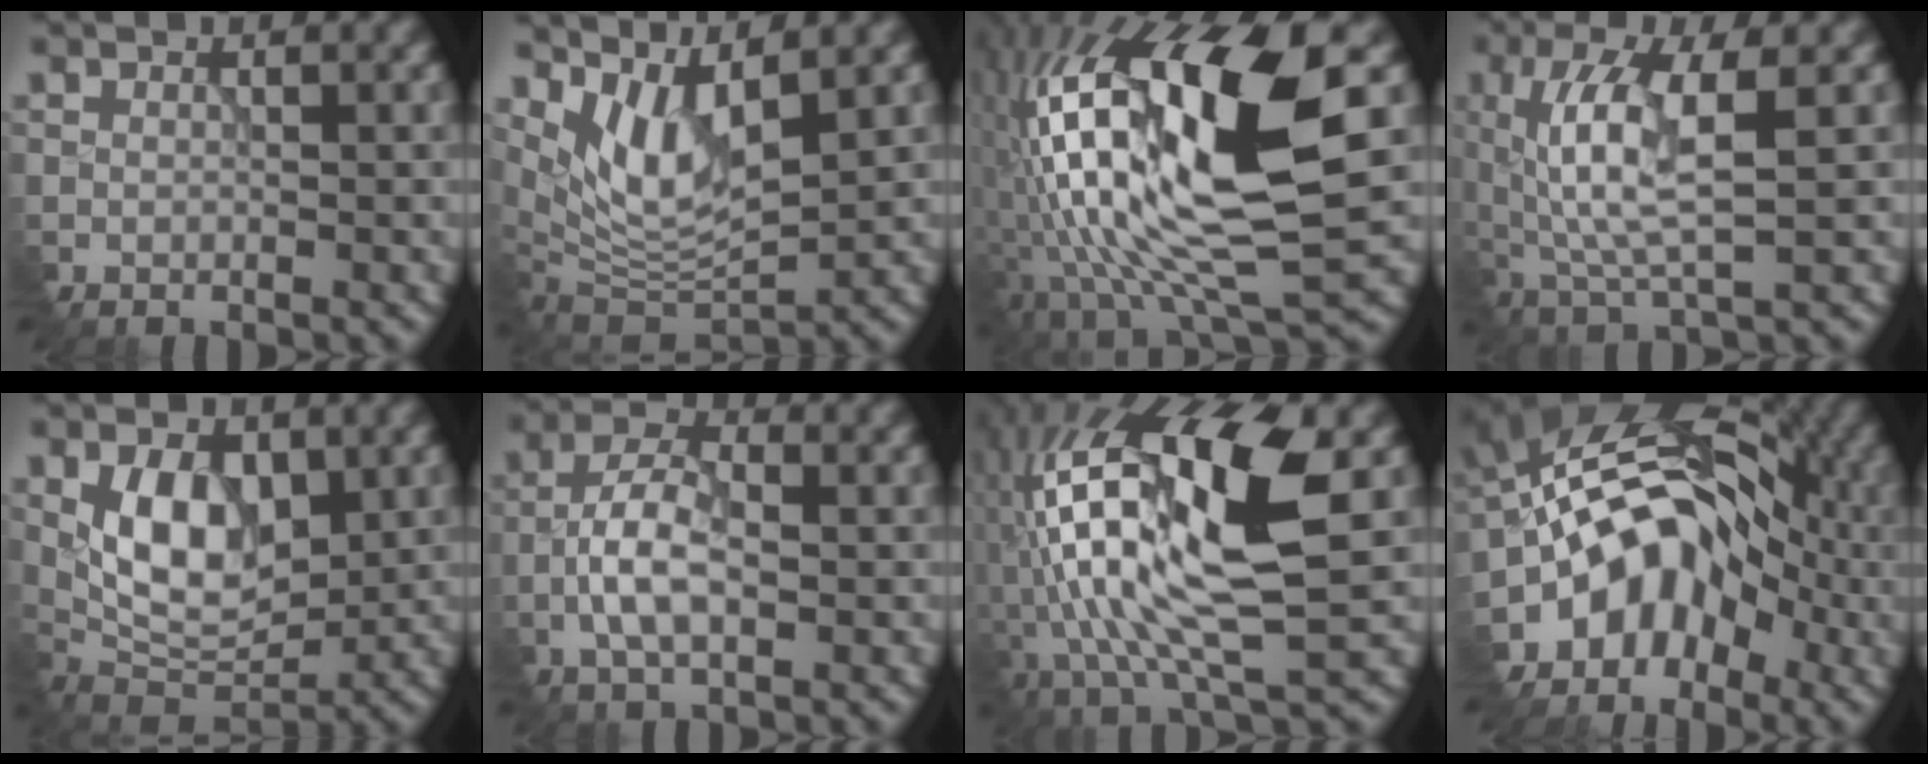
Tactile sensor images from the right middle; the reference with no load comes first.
{"total": 6.0, "force": [2.9, 2.2, 4.7], "torque": [-0.099, -0.016, 0.066]}
{"total": 15.5, "force": [0.1, 5.4, 14.5], "torque": [-0.274, 0.005, 0.007]}
{"total": 7.5, "force": [0.4, 2.3, 7.1], "torque": [-0.143, -0.002, 0.016]}
{"total": 6.2, "force": [0.7, 3.8, 4.9], "torque": [-0.083, -0.010, 0.016]}
{"total": 5.4, "force": [-2.0, 2.4, 4.4], "torque": [-0.089, 0.006, -0.040]}
{"total": 14.7, "force": [-0.6, 6.0, 13.5], "torque": [-0.255, 0.009, -0.014]}
{"total": 9.8, "force": [-3.6, 6.9, 6.0], "torque": [-0.069, 0.017, -0.082]}